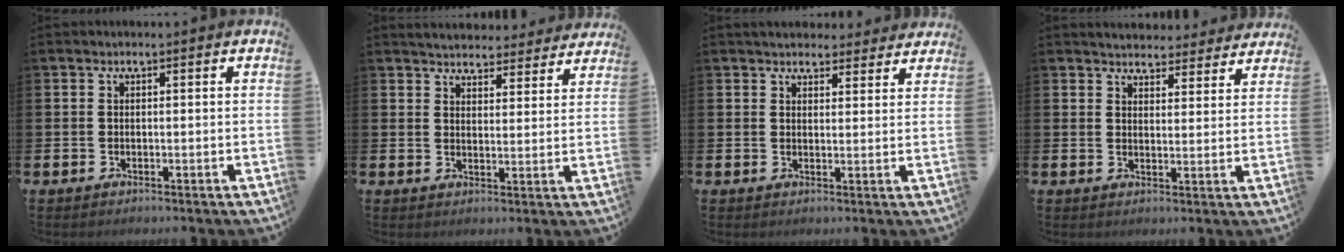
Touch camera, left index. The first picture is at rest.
{"total": 4.5, "force": [4.5, 0.8, -0.2], "torque": [-0.007, -0.033, 0.077]}
{"total": 3.9, "force": [3.7, 1.1, 0.1], "torque": [-0.004, -0.017, 0.069]}
{"total": 4.3, "force": [4.2, 0.9, -0.1], "torque": [-0.005, -0.030, 0.075]}